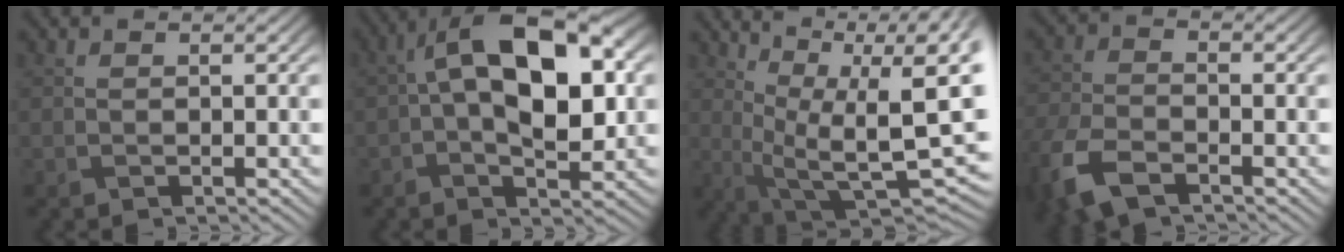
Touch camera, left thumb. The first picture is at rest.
{"total": 14.8, "force": [2.1, 7.6, 12.5], "torque": [-0.208, 0.021, 0.026]}
{"total": 16.8, "force": [3.9, 7.3, 14.6], "torque": [-0.228, 0.007, 0.078]}
{"total": 8.0, "force": [-5.0, 3.9, 4.9], "torque": [-0.125, -0.025, -0.106]}